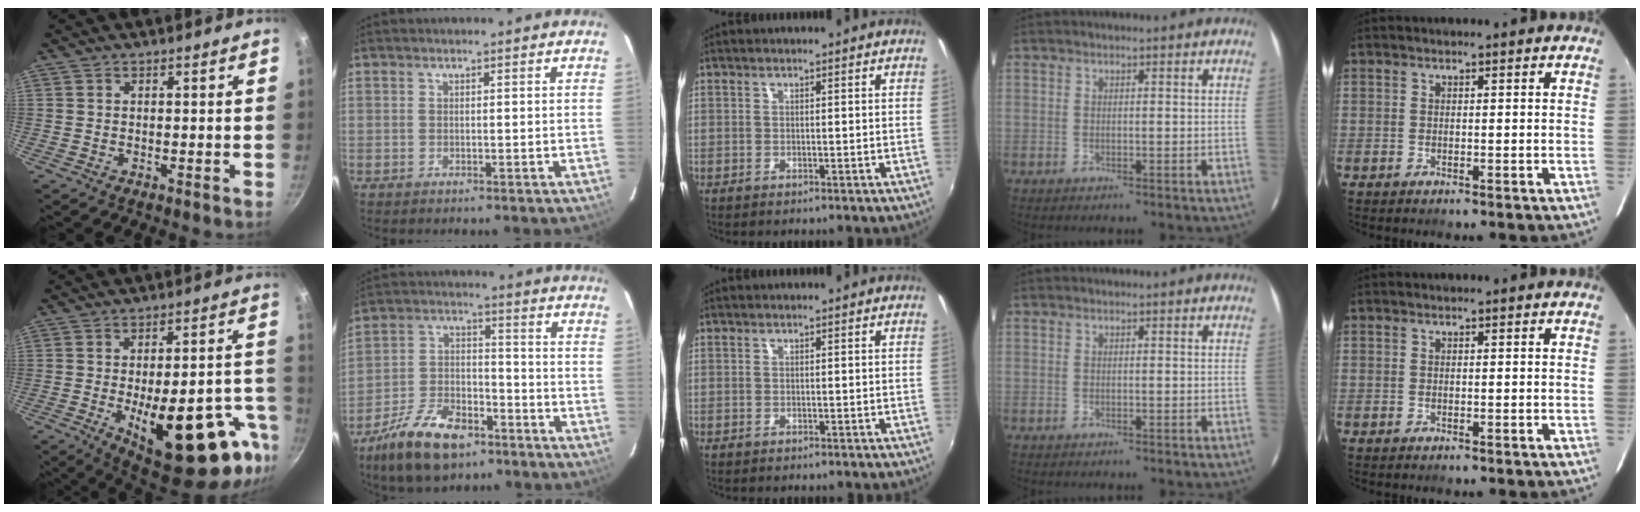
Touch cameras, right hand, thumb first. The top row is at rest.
{"thumb": {"total": 25.8, "force": [-9.9, 10.5, 21.4], "torque": [-0.232, 0.023, -0.121]}, "index": {"total": 15.6, "force": [-10.6, 7.4, 8.8], "torque": [-0.191, -0.006, -0.183]}}